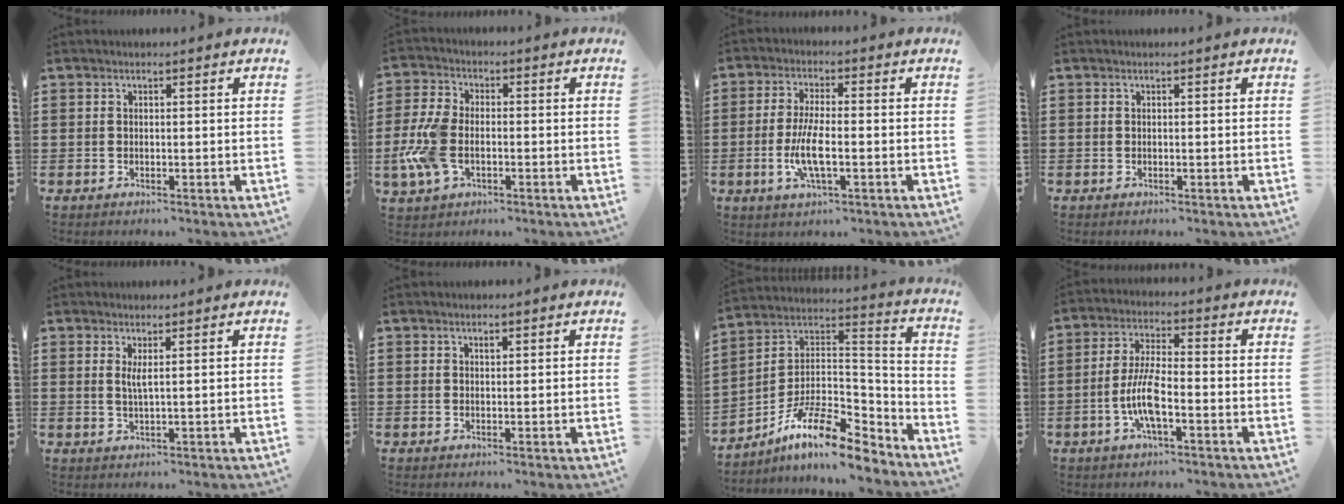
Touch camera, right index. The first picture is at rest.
{"total": 7.7, "force": [-1.9, 4.5, 5.9], "torque": [-0.151, -0.003, -0.042]}
{"total": 6.5, "force": [-1.8, 1.7, 6.0], "torque": [-0.134, -0.011, -0.039]}
{"total": 0.0}
{"total": 1.8, "force": [0.7, 0.0, 1.7], "torque": [-0.036, -0.002, 0.011]}
{"total": 0.6, "force": [0.4, 0.3, 0.3], "torque": [-0.006, 0.002, 0.008]}
{"total": 13.1, "force": [-9.6, 3.8, 8.1], "torque": [-0.152, 0.024, -0.180]}
{"total": 7.4, "force": [-2.4, 2.1, 6.6], "torque": [-0.152, -0.011, -0.053]}